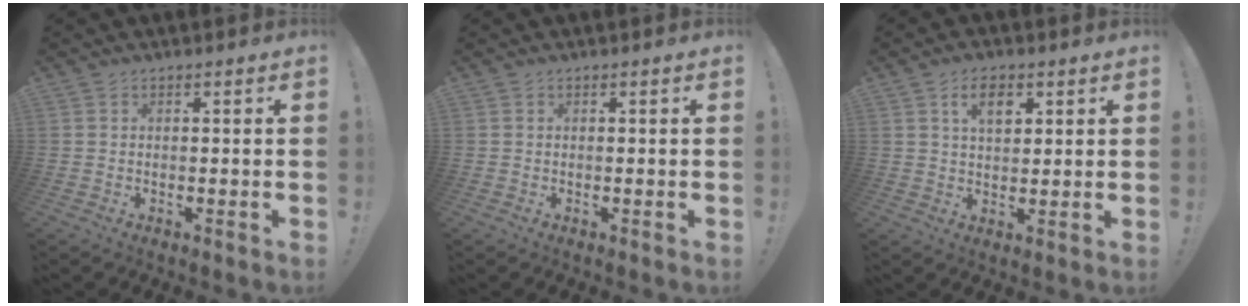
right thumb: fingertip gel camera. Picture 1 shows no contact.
{"total": 0.0}
{"total": 6.3, "force": [2.7, 3.7, 4.3], "torque": [-0.068, 0.002, 0.045]}